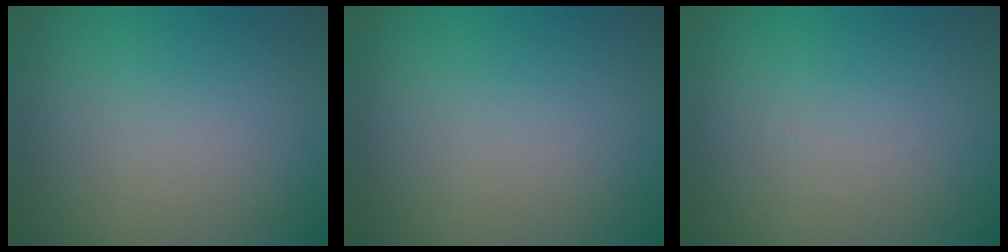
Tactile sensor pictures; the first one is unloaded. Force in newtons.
{"total": 0.0}
{"total": 0.0}